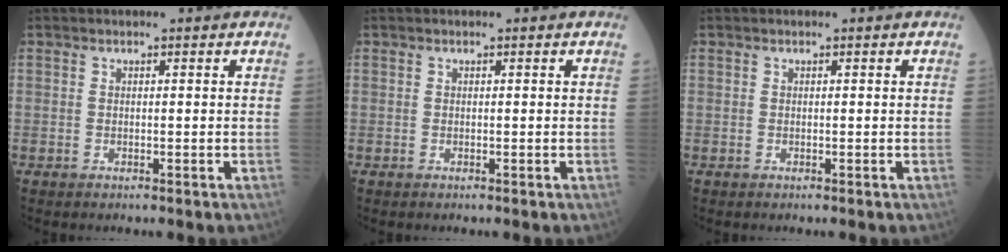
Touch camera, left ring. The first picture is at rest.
{"total": 0.0}
{"total": 0.0}